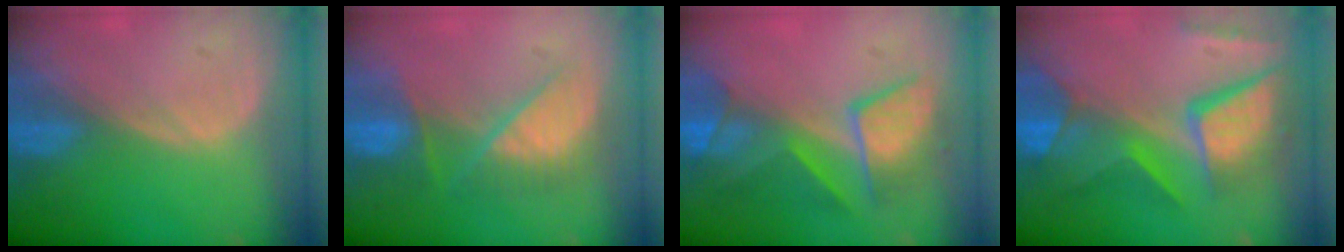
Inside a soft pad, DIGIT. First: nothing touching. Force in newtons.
{"total": 7.2, "press": 7.1, "slide": 0.6}
{"total": 8.6, "press": 8.2, "slide": 2.6}
{"total": 12.1, "press": 9.9, "slide": 7.0}